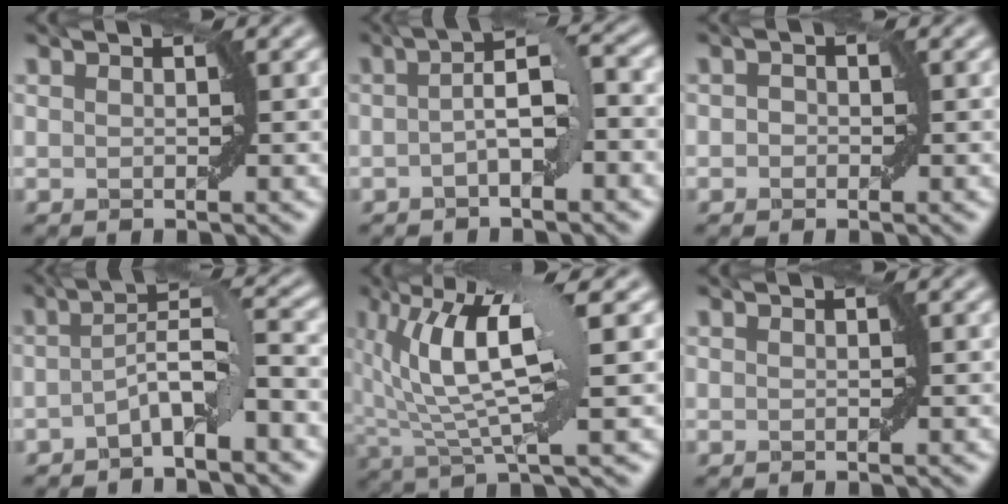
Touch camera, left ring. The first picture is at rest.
{"total": 4.2, "force": [-0.6, 1.1, 4.0], "torque": [-0.069, 0.016, -0.018]}
{"total": 0.8, "force": [-0.2, 0.7, 0.3], "torque": [-0.003, -0.002, -0.006]}
{"total": 4.2, "force": [-1.9, 0.7, 3.7], "torque": [-0.061, 0.016, -0.044]}
{"total": 8.5, "force": [2.7, 2.0, 7.8], "torque": [-0.157, 0.007, 0.051]}
{"total": 0.0}